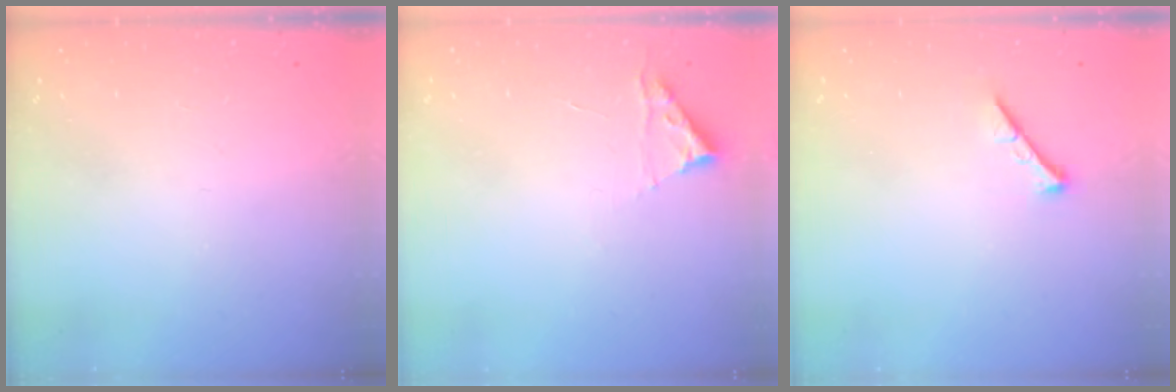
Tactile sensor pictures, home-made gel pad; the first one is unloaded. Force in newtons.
{"total": 2.8, "press": 2.8, "slide": 0.3}
{"total": 0.0}